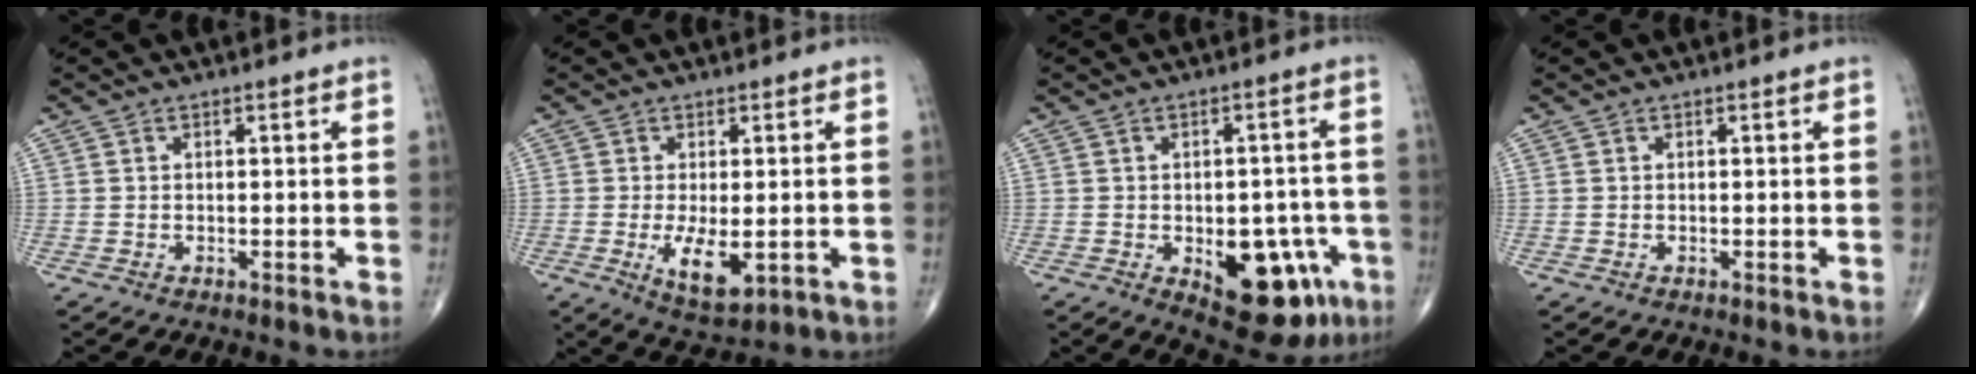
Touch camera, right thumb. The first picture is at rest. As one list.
[{"total": 6.8, "force": [-1.2, 2.9, 6.0], "torque": [-0.102, -0.018, -0.009]}, {"total": 14.5, "force": [-5.4, 7.6, 11.1], "torque": [-0.108, 0.019, -0.058]}, {"total": 0.0}]